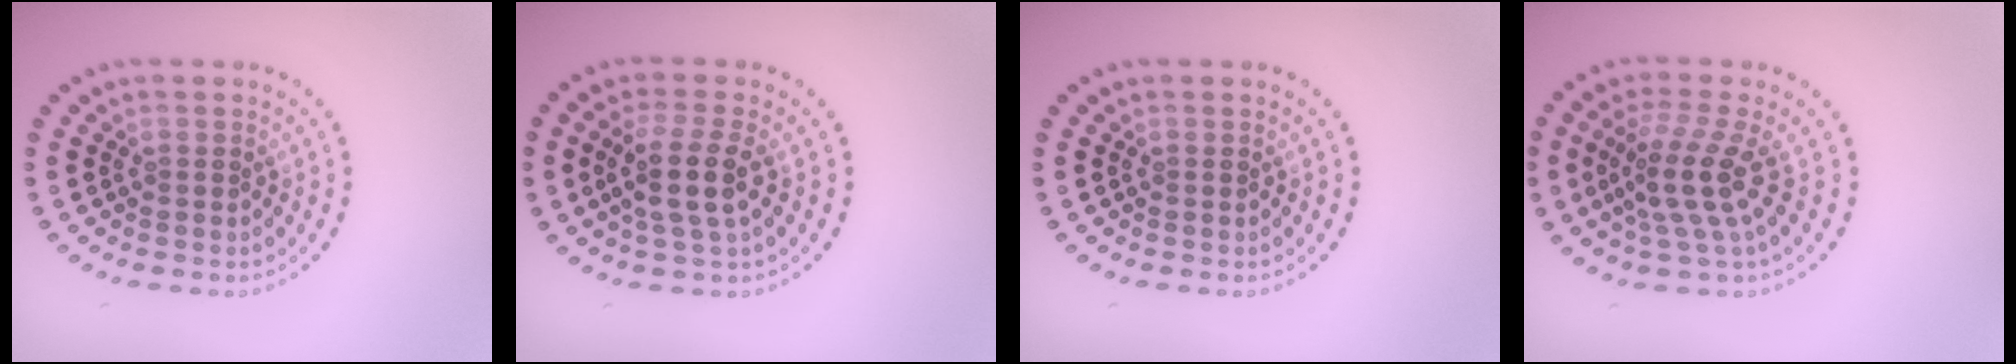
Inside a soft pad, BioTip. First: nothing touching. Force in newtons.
{"total": 3.4, "press": 3.0, "slide": 1.5}
{"total": 0.0}
{"total": 3.9, "press": 3.0, "slide": 2.5}